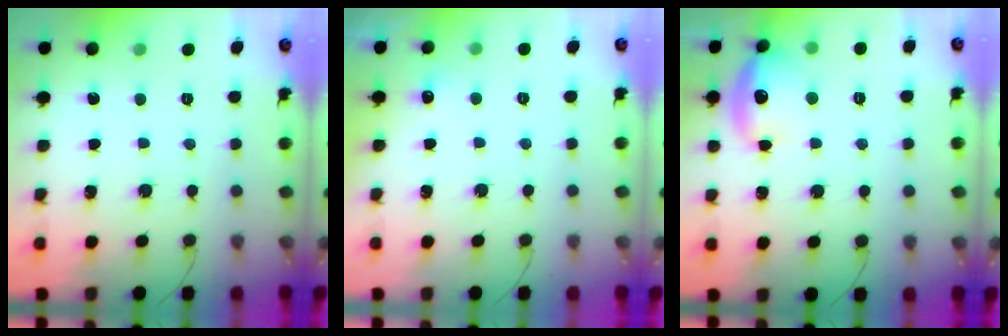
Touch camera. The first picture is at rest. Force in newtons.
{"total": 3.9, "press": 3.7, "slide": 1.3}
{"total": 11.6, "press": 11.5, "slide": 1.2}